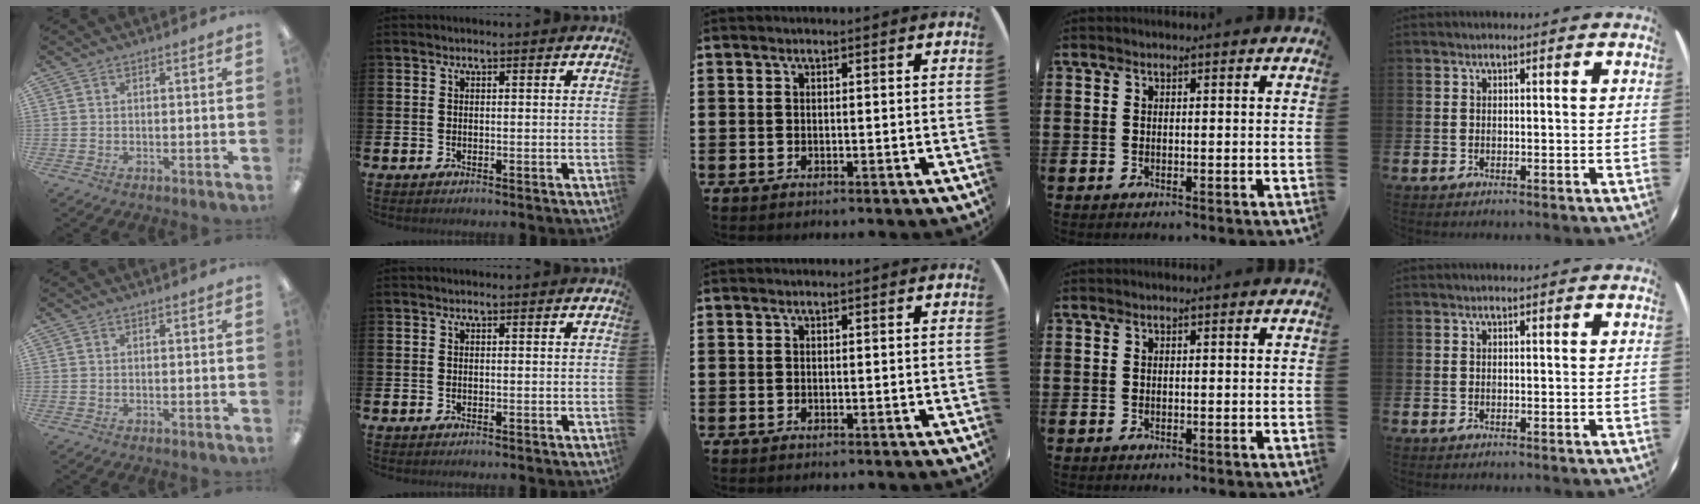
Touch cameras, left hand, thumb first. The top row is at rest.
{}